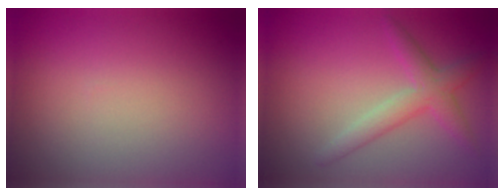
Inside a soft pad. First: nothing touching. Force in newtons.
{"total": 3.0, "press": 3.0, "slide": 0.1}